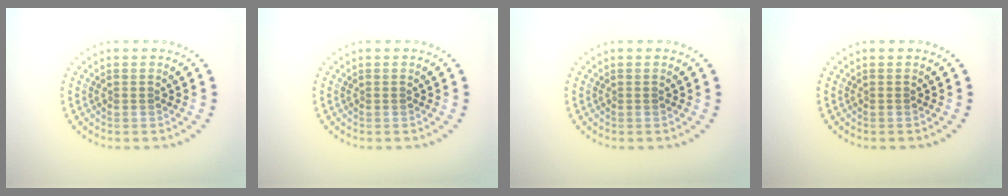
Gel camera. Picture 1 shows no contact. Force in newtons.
{"total": 0.0}
{"total": 0.0}
{"total": 0.0}